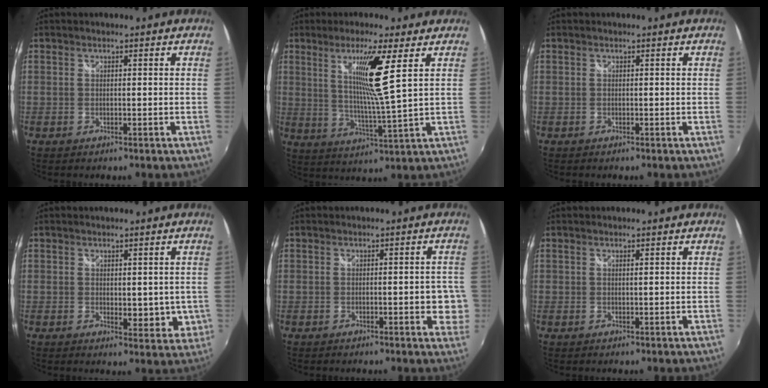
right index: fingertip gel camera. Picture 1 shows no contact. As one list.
[{"total": 9.9, "force": [4.4, -2.9, 8.4], "torque": [-0.139, -0.018, 0.080]}, {"total": 0.0}, {"total": 5.5, "force": [-0.1, 3.2, 4.5], "torque": [-0.051, -0.014, 0.004]}, {"total": 4.9, "force": [-1.1, 2.4, 4.1], "torque": [-0.039, -0.002, -0.012]}, {"total": 2.0, "force": [0.6, -1.9, -0.4], "torque": [0.014, -0.006, 0.013]}]